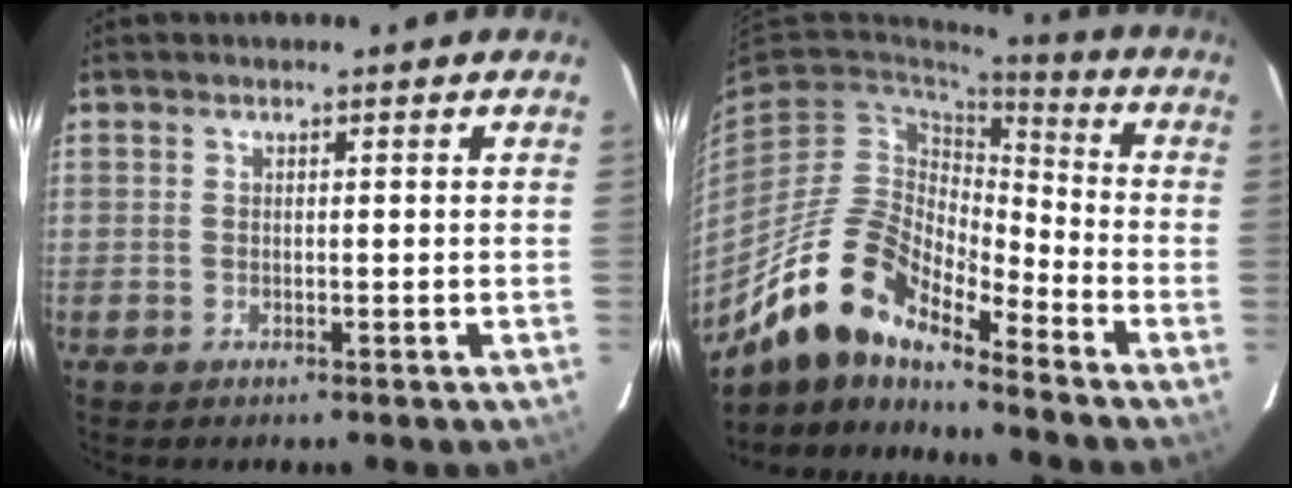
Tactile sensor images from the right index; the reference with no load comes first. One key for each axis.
{"total": 15.5, "fx": -12.2, "fy": 4.9, "fz": 8.1, "tx": -0.151, "ty": -0.003, "tz": -0.241}